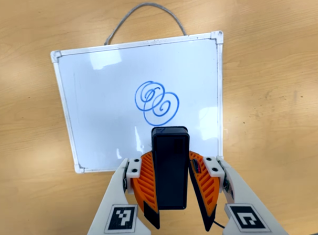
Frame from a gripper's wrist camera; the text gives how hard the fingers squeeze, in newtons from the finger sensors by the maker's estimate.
{"total": 6.5, "left": 5.9, "right": 7.2}